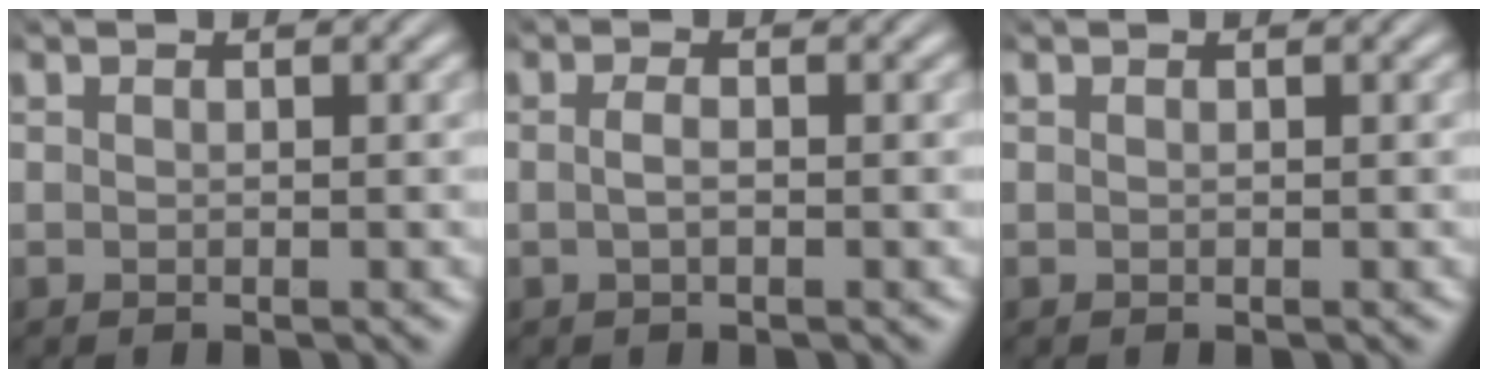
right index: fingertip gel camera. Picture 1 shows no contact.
{"total": 1.2, "force": [-0.6, 0.0, 1.1], "torque": [-0.027, -0.007, -0.006]}
{"total": 0.0}